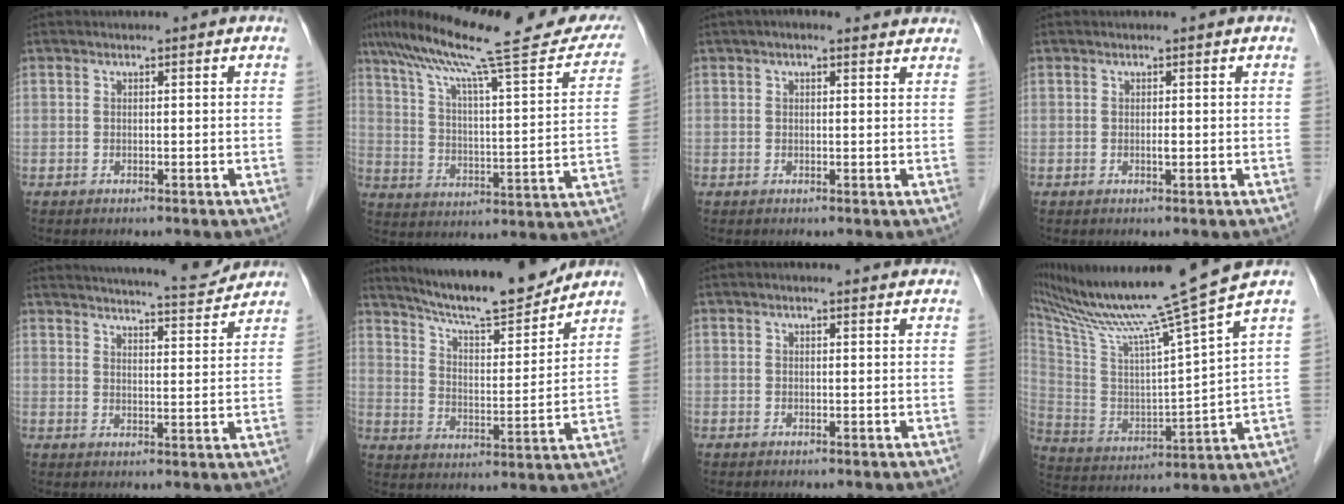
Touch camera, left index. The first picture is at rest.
{"total": 27.3, "force": [21.8, 3.3, 16.1], "torque": [-0.255, 0.013, 0.300]}
{"total": 5.7, "force": [4.7, 1.7, 2.8], "torque": [-0.037, 0.031, 0.054]}
{"total": 0.5, "force": [0.0, 0.1, 0.5], "torque": [-0.011, -0.001, -0.001]}
{"total": 13.9, "force": [13.3, 1.2, 3.9], "torque": [-0.058, -0.006, 0.171]}
{"total": 16.0, "force": [14.5, 1.5, 6.7], "torque": [-0.113, -0.003, 0.229]}
{"total": 3.2, "force": [2.8, 0.7, 1.3], "torque": [-0.020, 0.020, 0.030]}
{"total": 20.6, "force": [17.3, -3.0, 10.8], "torque": [-0.202, -0.044, 0.290]}